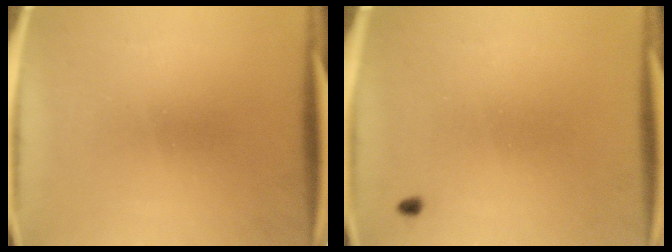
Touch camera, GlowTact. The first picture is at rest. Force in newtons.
{"total": 0.6}